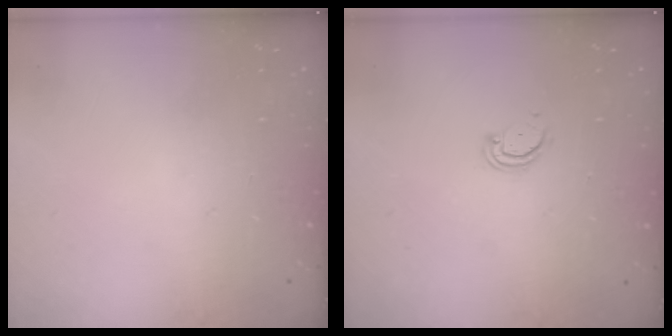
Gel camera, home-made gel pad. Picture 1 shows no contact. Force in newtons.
{"total": 2.9, "press": 2.9, "slide": 0.2}